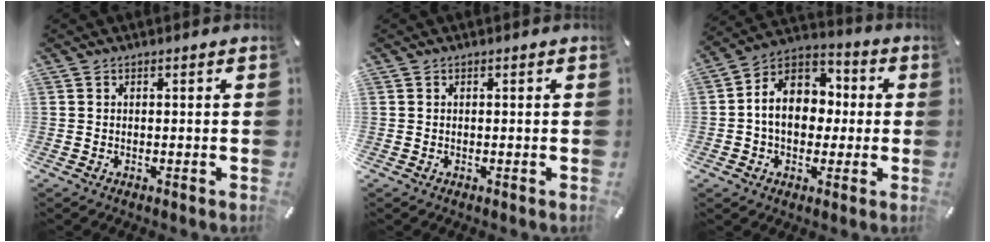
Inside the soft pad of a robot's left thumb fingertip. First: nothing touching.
{"total": 0.0}
{"total": 11.9, "force": [-0.7, 9.7, 6.9], "torque": [-0.136, 0.009, -0.017]}